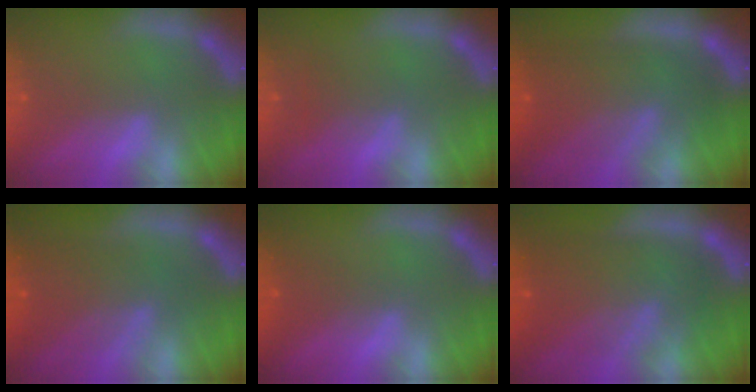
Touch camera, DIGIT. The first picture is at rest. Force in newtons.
{"total": 2.0}
{"total": 9.5}
{"total": 7.0}
{"total": 1.9}
{"total": 10.0}